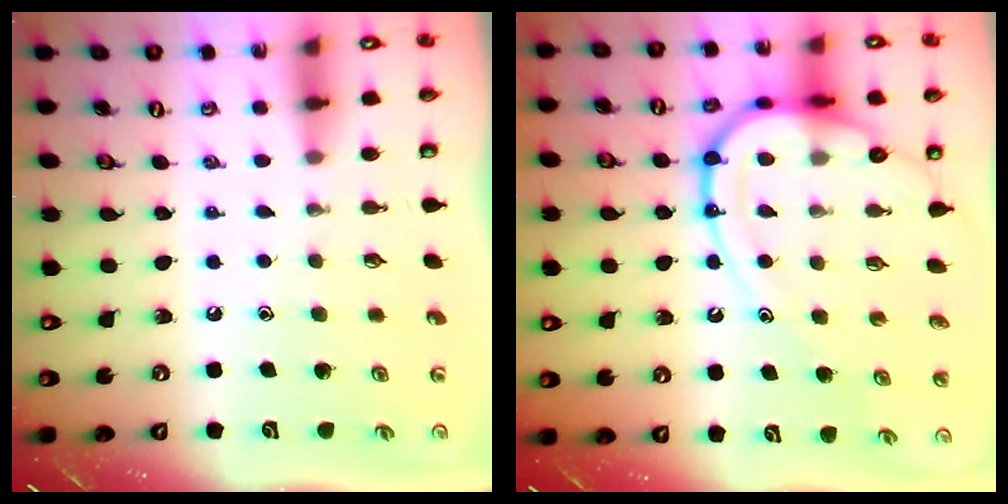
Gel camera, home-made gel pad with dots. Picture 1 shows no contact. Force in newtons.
{"total": 15.2, "press": 15.2, "slide": 1.4}